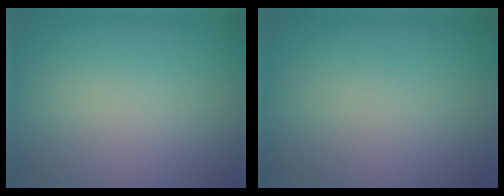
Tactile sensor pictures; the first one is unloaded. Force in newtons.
{"total": 0.0}